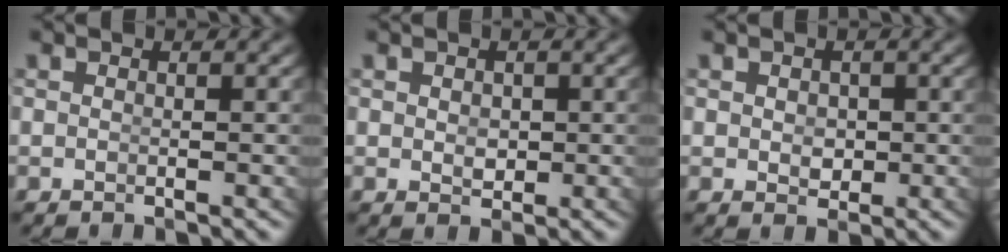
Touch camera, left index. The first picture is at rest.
{"total": 1.1, "force": [0.1, 0.7, 0.9], "torque": [-0.017, -0.014, 0.012]}
{"total": 1.4, "force": [0.1, 1.0, 0.9], "torque": [-0.017, -0.014, 0.012]}